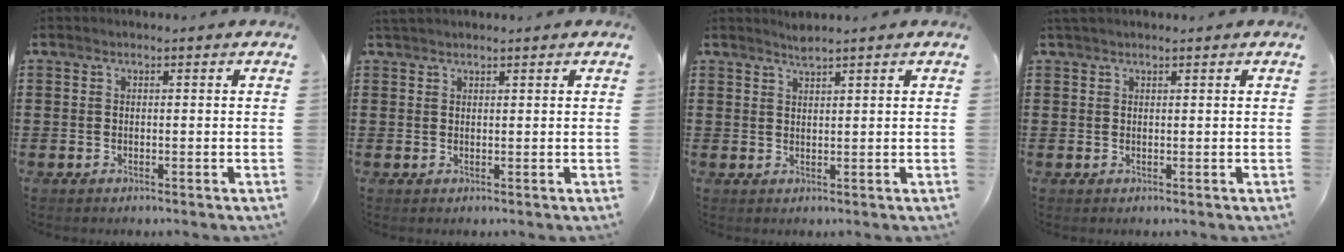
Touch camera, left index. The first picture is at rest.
{"total": 1.1, "force": [1.1, 0.3, 0.1], "torque": [-0.005, 0.002, 0.021]}
{"total": 1.8, "force": [1.7, -0.1, 0.7], "torque": [-0.015, 0.000, 0.032]}
{"total": 0.8, "force": [0.7, 0.3, 0.2], "torque": [-0.005, 0.002, 0.014]}